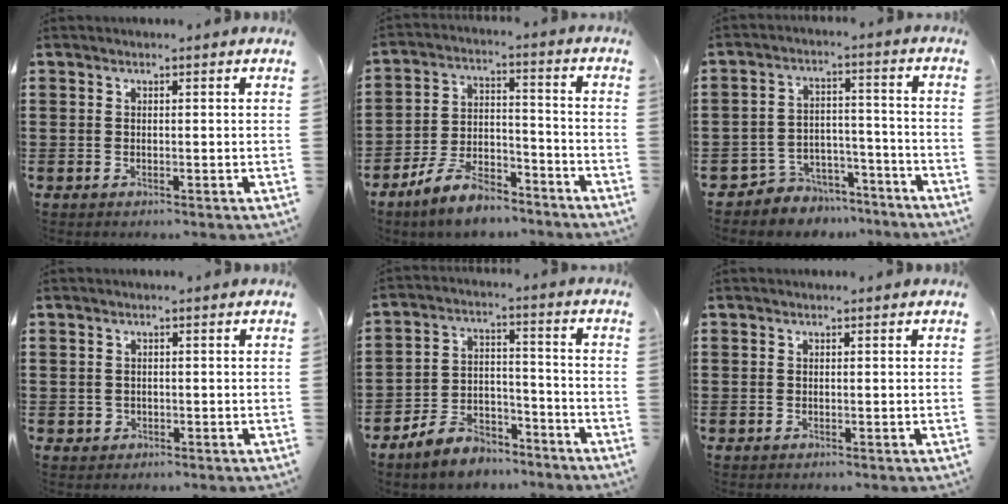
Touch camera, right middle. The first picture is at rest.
{"total": 8.7, "force": [-7.4, 2.6, 3.9], "torque": [-0.081, 0.022, -0.142]}
{"total": 5.2, "force": [-4.9, 1.9, -0.2], "torque": [-0.002, 0.018, -0.099]}
{"total": 0.8, "force": [-0.1, 0.8, 0.1], "torque": [-0.006, 0.007, -0.004]}
{"total": 6.4, "force": [-5.8, 2.2, 1.3], "torque": [-0.031, 0.016, -0.116]}
{"total": 0.0}